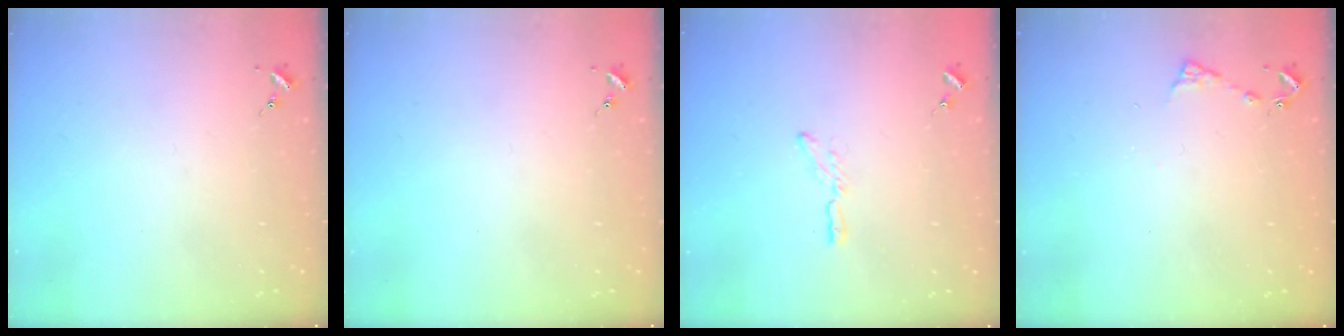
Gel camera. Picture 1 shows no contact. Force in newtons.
{"total": 0.0}
{"total": 5.3, "press": 5.2, "slide": 0.3}
{"total": 5.3, "press": 5.3, "slide": 0.6}